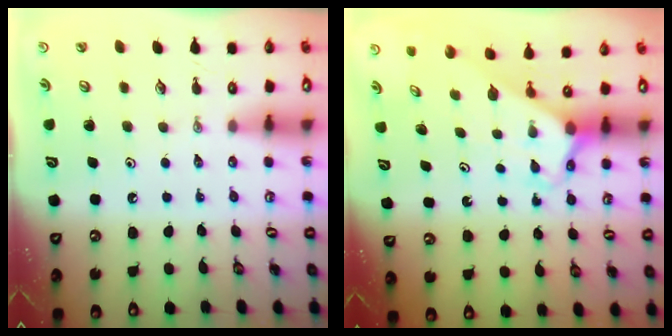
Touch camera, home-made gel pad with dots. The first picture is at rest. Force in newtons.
{"total": 2.4, "press": 2.4, "slide": 0.1}